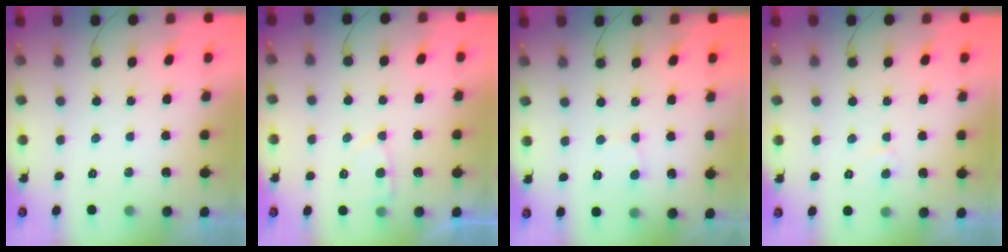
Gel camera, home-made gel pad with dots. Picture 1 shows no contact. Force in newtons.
{"total": 4.9, "press": 4.9, "slide": 0.6}
{"total": 2.1, "press": 2.1, "slide": 0.2}
{"total": 3.2, "press": 3.1, "slide": 0.4}